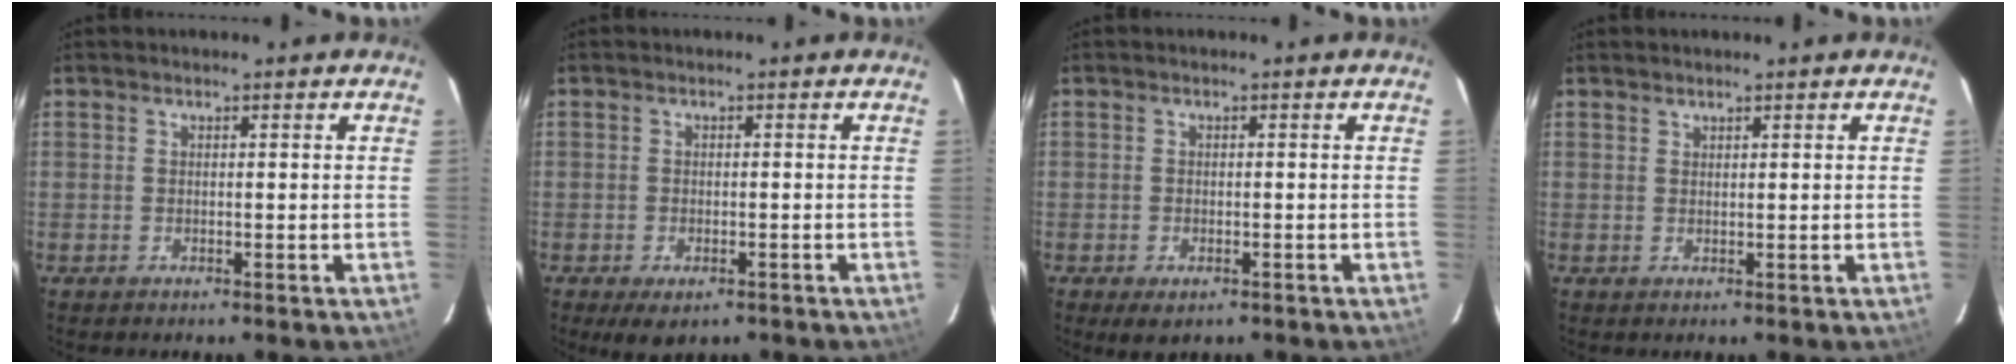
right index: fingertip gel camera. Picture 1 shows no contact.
{"total": 4.6, "force": [-2.8, 2.4, 2.8], "torque": [-0.059, -0.018, -0.041]}
{"total": 3.0, "force": [-1.7, 1.7, 1.9], "torque": [-0.035, -0.010, -0.024]}
{"total": 0.6, "force": [0.6, 0.2, 0.0], "torque": [-0.001, 0.002, 0.012]}